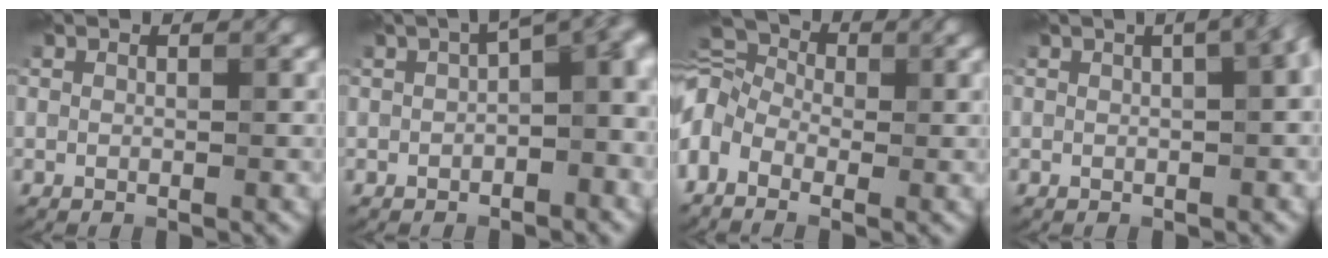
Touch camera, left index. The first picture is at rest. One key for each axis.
{"total": 7.4, "fx": 0.1, "fy": 3.8, "fz": 6.4, "tx": -0.045, "ty": 0.020, "tz": -0.008}
{"total": 7.4, "fx": -0.8, "fy": 5.0, "fz": 5.4, "tx": -0.129, "ty": 0.029, "tz": -0.028}
{"total": 11.4, "fx": 2.5, "fy": 6.3, "fz": 9.1, "tx": -0.016, "ty": 0.060, "tz": -0.007}